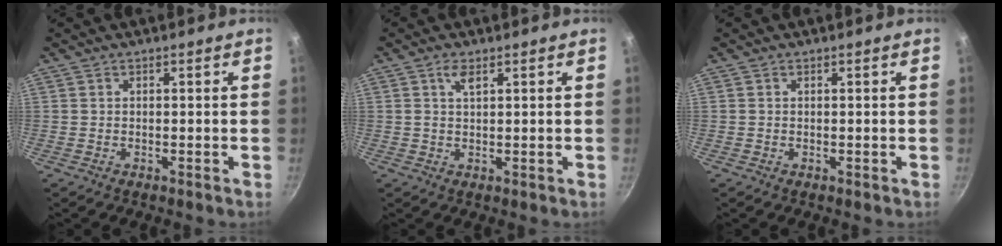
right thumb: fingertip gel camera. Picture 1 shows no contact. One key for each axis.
{"total": 1.7, "fx": 0.8, "fy": 0.5, "fz": 1.4, "tx": -0.025, "ty": -0.001, "tz": 0.015}
{"total": 0.0}